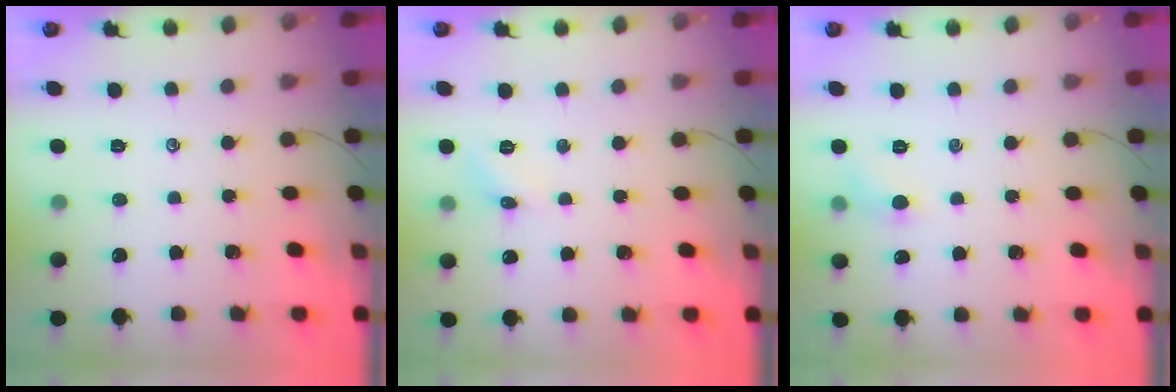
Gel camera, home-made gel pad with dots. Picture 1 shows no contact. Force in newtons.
{"total": 5.1, "press": 4.8, "slide": 1.6}
{"total": 5.2, "press": 4.9, "slide": 1.7}